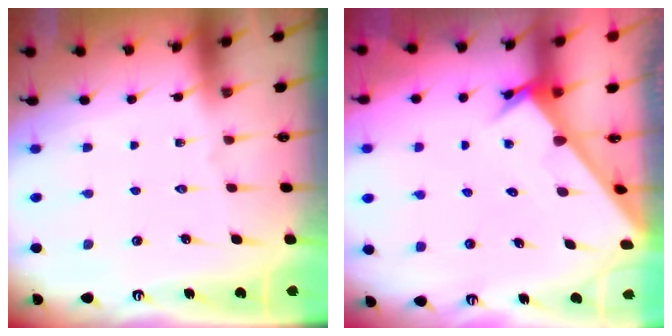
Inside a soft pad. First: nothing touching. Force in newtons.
{"total": 2.8, "press": 2.8, "slide": 0.0}